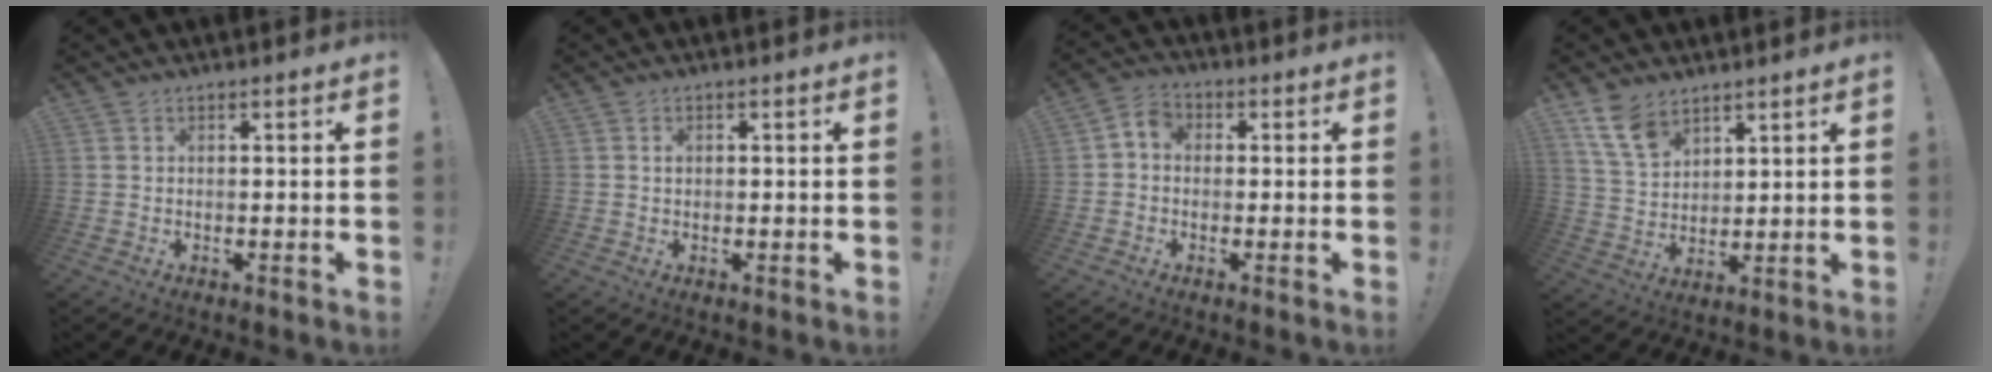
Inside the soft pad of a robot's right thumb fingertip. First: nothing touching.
{"total": 0.7, "force": [0.1, 0.6, 0.3], "torque": [0.001, -0.001, 0.001]}
{"total": 4.1, "force": [-0.8, 3.2, 2.5], "torque": [-0.053, 0.012, -0.013]}
{"total": 10.2, "force": [6.8, 5.8, 4.8], "torque": [-0.094, -0.030, 0.135]}